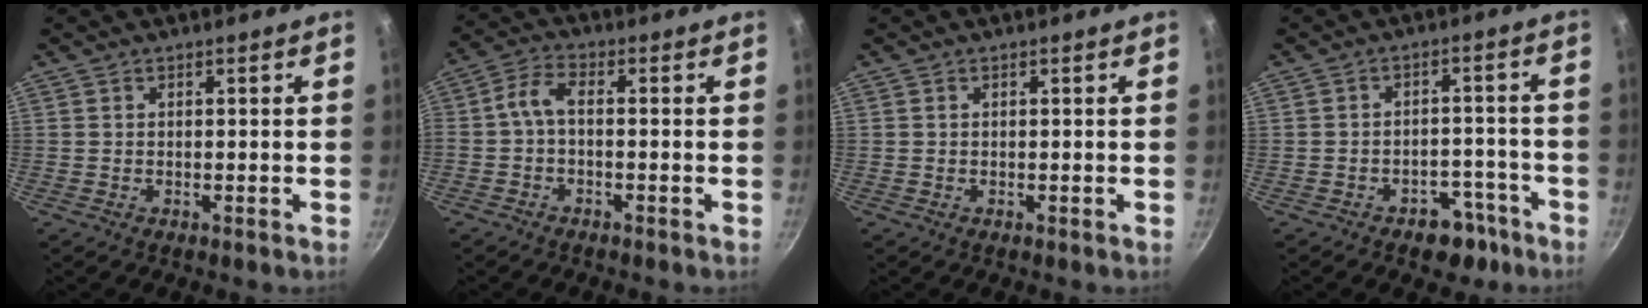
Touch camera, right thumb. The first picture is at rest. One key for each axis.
{"total": 5.2, "fx": -0.8, "fy": 2.4, "fz": 4.5, "tx": -0.097, "ty": 0.020, "tz": -0.025}
{"total": 0.0}
{"total": 6.7, "fx": -4.4, "fy": 4.1, "fz": 2.9, "tx": -0.018, "ty": 0.043, "tz": -0.060}